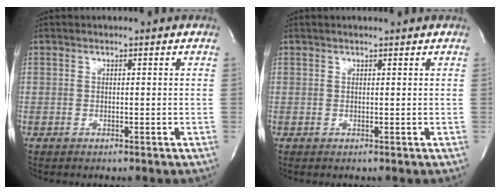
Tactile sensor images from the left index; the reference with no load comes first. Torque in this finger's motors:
{"motor_torque": [0.12, -0.33, 0.01, -0.01]}